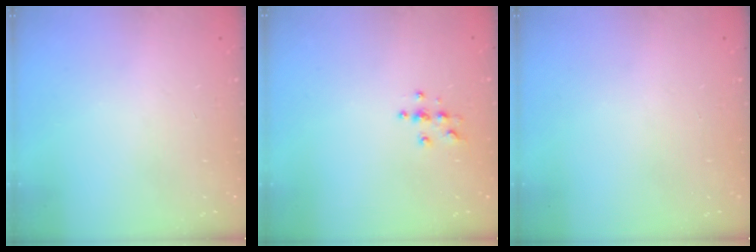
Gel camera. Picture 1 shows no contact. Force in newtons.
{"total": 3.8, "press": 3.8, "slide": 0.4}
{"total": 0.0}